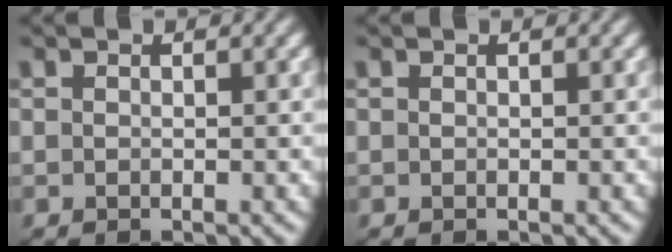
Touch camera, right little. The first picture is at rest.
{"total": 0.0}